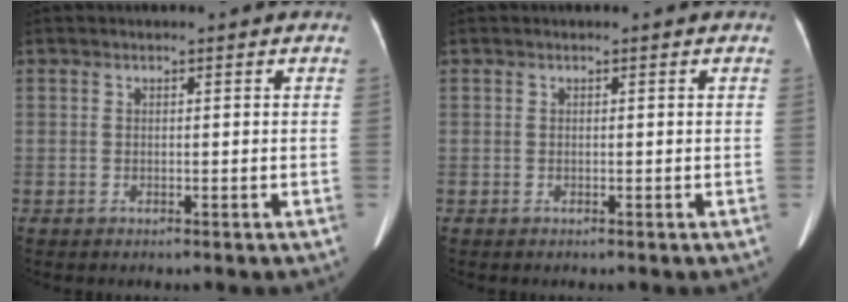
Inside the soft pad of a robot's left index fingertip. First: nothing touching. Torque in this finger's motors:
{"motor_torque": [-0.02, 0.04, 0.00, 0.00]}